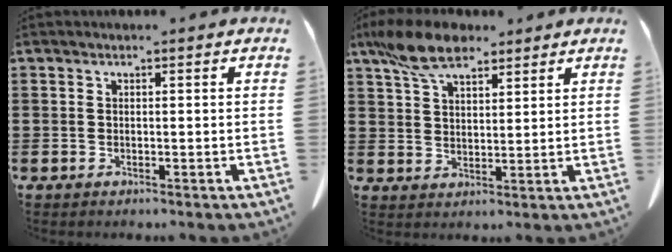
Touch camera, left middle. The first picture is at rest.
{"total": 8.3, "force": [5.9, 3.6, 4.6], "torque": [-0.108, -0.001, 0.111]}